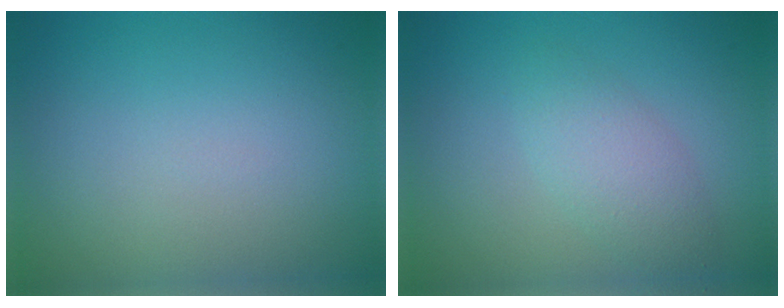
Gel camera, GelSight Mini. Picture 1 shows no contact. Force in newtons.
{"total": 2.7, "press": 2.7, "slide": 0.1}